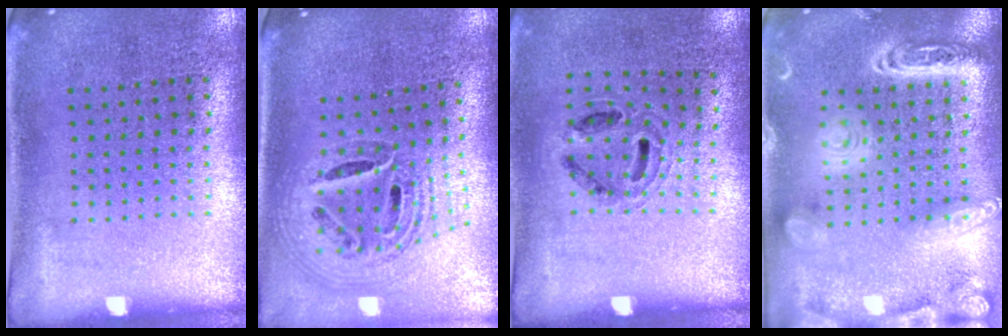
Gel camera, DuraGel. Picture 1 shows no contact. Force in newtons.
{"total": 1.8, "press": 1.5, "slide": 1.0}
{"total": 0.8, "press": 0.8, "slide": 0.3}
{"total": 4.1, "press": 4.0, "slide": 0.4}